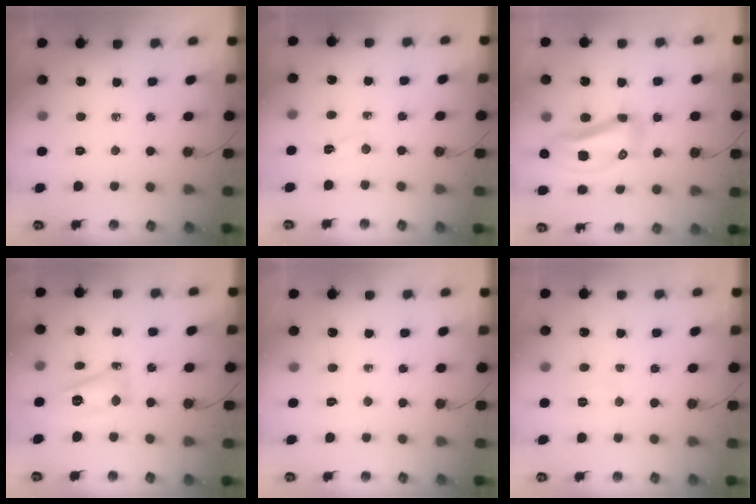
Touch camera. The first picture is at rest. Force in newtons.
{"total": 2.1, "press": 2.0, "slide": 0.5}
{"total": 13.2, "press": 13.2, "slide": 1.3}
{"total": 11.9, "press": 11.8, "slide": 1.2}
{"total": 2.3, "press": 2.3, "slide": 0.3}
{"total": 4.4, "press": 4.4, "slide": 0.5}